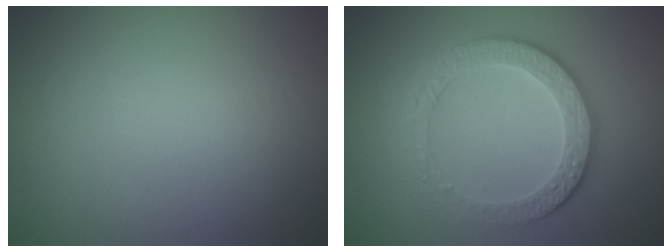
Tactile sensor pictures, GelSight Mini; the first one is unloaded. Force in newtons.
{"total": 4.3, "press": 3.3, "slide": 2.8}